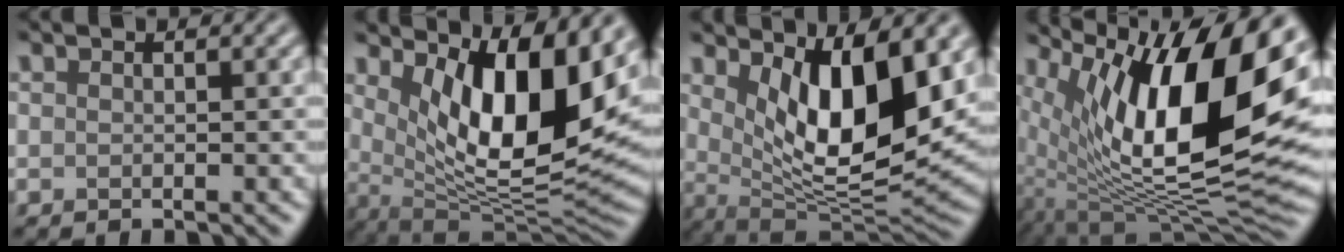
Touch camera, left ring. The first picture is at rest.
{"total": 11.3, "force": [3.9, 4.1, 9.8], "torque": [-0.152, -0.018, 0.069]}
{"total": 10.4, "force": [3.0, 3.8, 9.2], "torque": [-0.148, -0.023, 0.056]}
{"total": 16.7, "force": [5.4, 6.6, 14.4], "torque": [-0.229, 0.002, 0.093]}